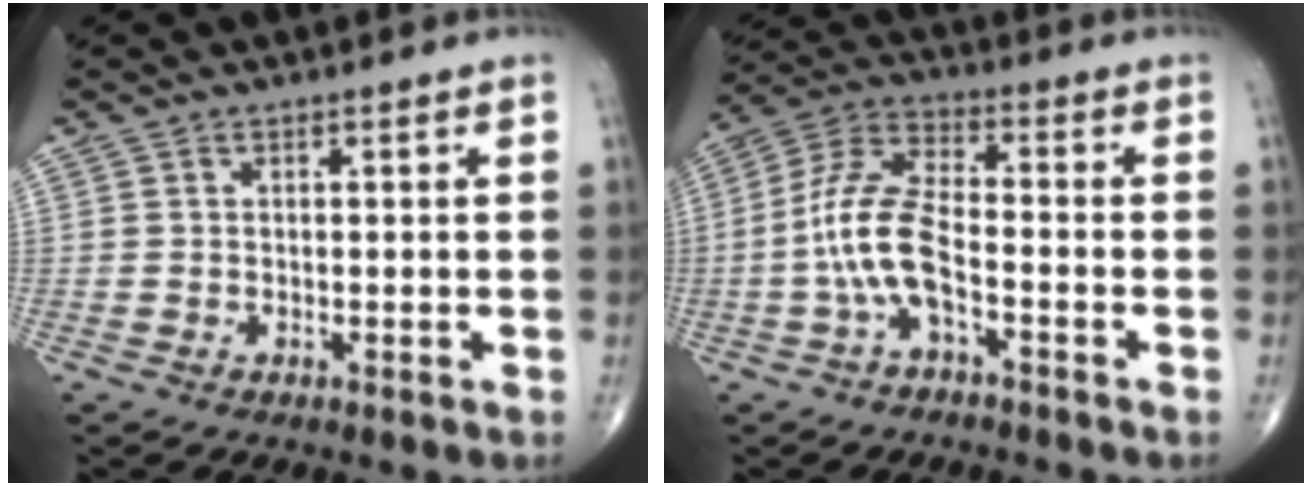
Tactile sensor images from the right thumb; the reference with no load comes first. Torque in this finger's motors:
{"motor_torque": [0.86, 0.58, 1.83, -0.94, 0.59]}